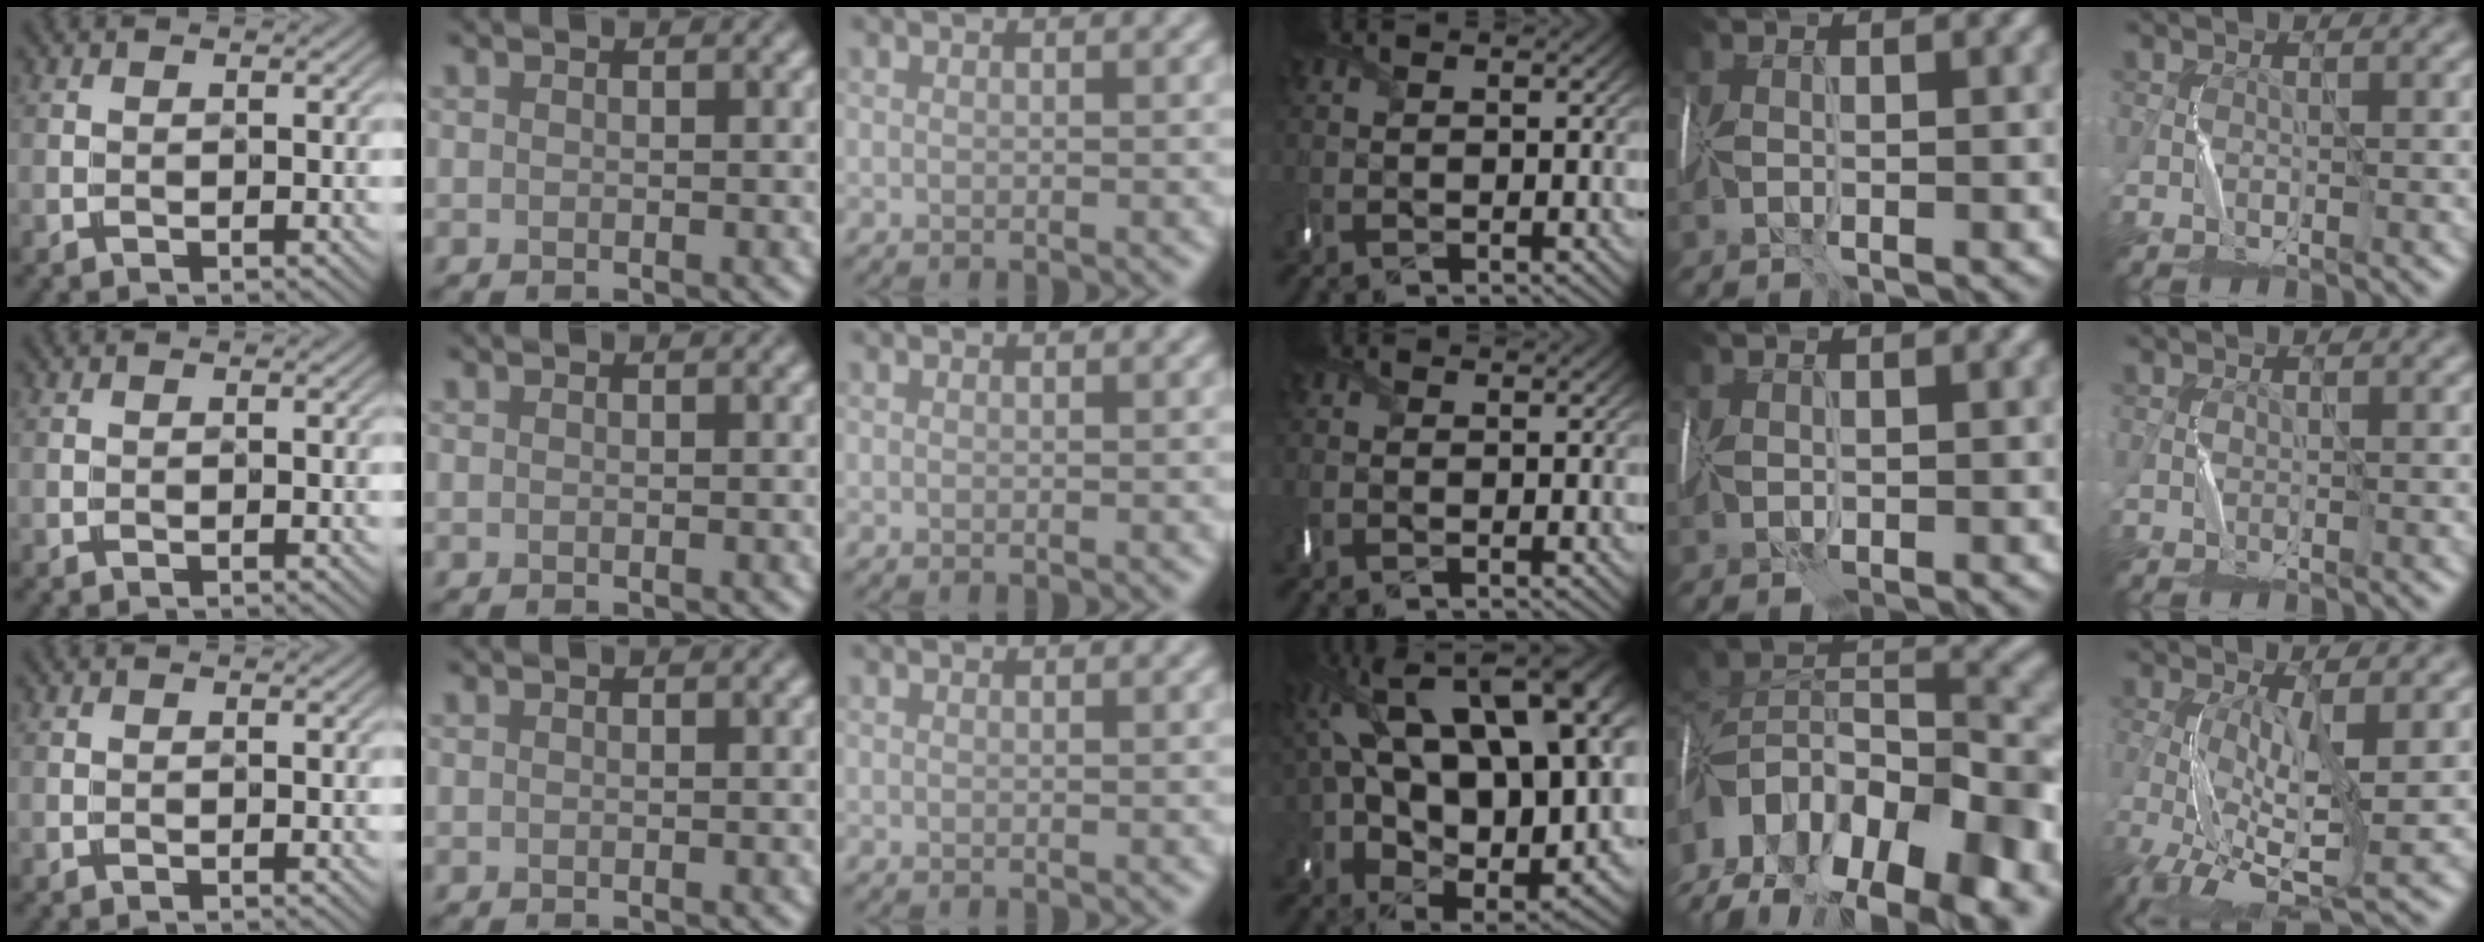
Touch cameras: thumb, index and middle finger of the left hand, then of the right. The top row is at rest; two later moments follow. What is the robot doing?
{"motion": "wrap", "object": "sponge"}